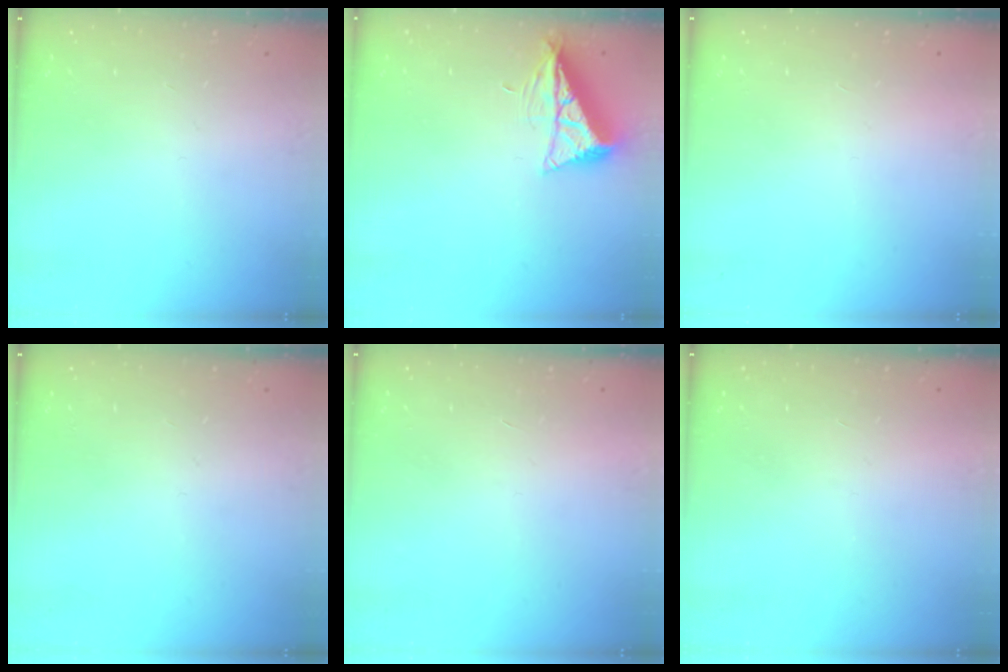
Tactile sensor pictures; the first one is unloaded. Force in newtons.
{"total": 7.7, "press": 7.6, "slide": 0.8}
{"total": 1.5, "press": 1.5, "slide": 0.1}
{"total": 0.0}
{"total": 1.7, "press": 1.7, "slide": 0.1}
{"total": 1.6, "press": 1.6, "slide": 0.1}